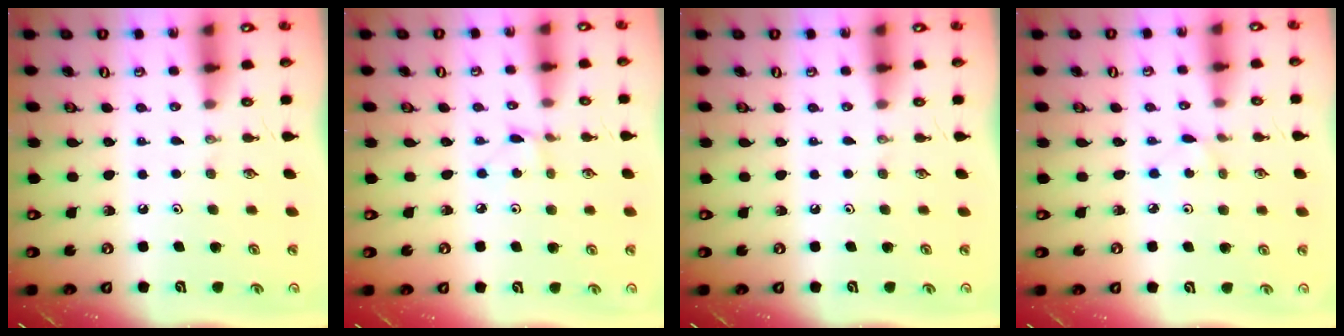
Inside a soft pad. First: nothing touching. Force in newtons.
{"total": 1.4, "press": 1.4, "slide": 0.2}
{"total": 0.0}
{"total": 1.5, "press": 1.4, "slide": 0.2}